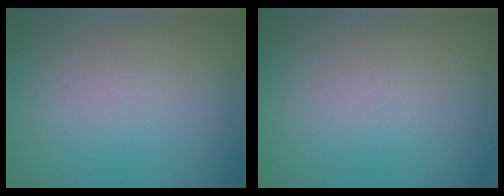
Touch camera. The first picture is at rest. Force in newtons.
{"total": 0.0}